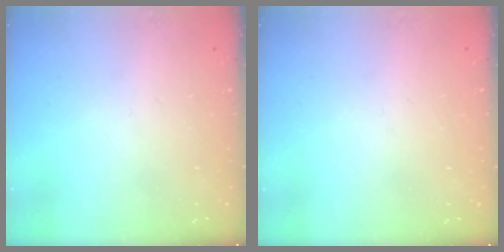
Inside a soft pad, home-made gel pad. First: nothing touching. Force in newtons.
{"total": 0.0}